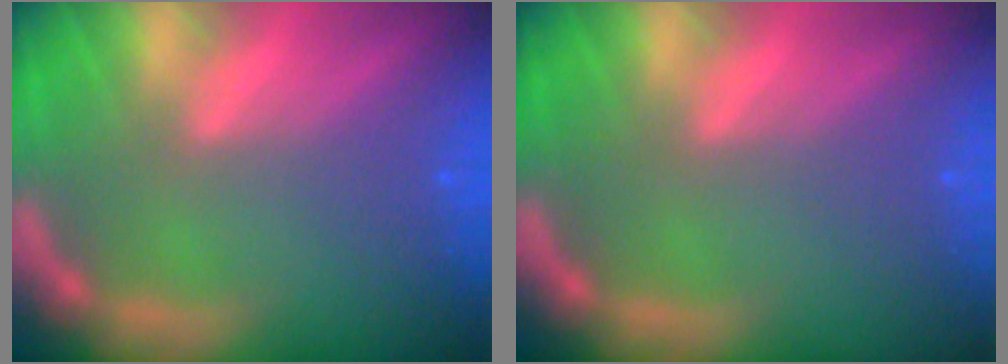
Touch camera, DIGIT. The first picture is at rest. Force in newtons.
{"total": 0.0}